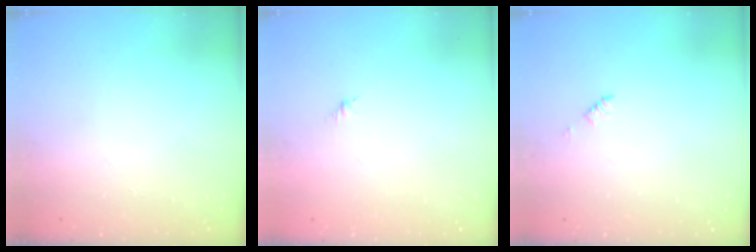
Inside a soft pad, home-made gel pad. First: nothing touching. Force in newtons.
{"total": 1.3, "press": 1.2, "slide": 0.5}
{"total": 1.2, "press": 1.2, "slide": 0.2}